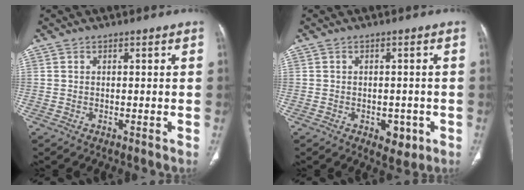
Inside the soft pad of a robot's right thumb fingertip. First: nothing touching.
{"total": 4.2, "force": [-1.5, 2.8, 2.8], "torque": [-0.017, 0.003, -0.011]}